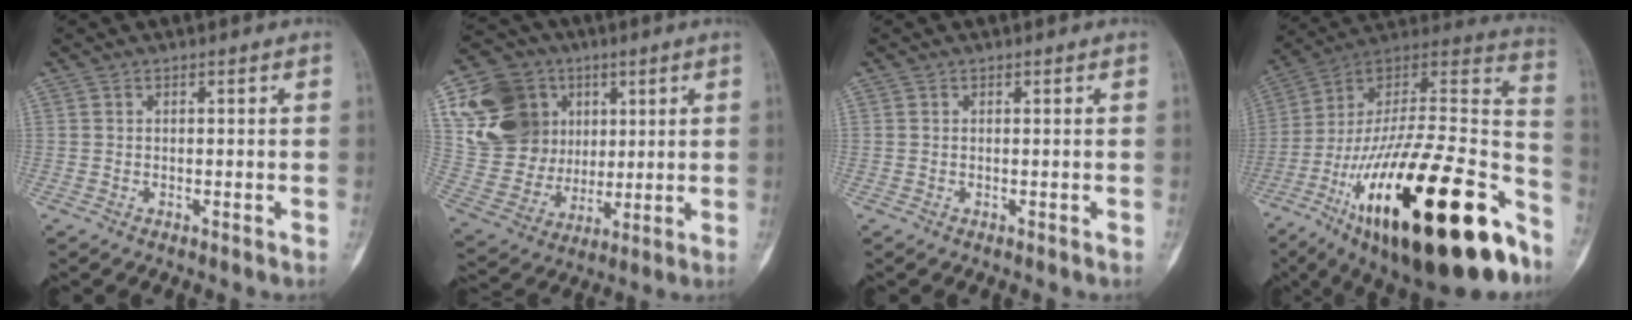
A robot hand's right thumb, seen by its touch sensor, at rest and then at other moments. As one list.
[{"total": 20.4, "force": [6.4, 17.0, 9.3], "torque": [-0.145, 0.012, 0.135]}, {"total": 0.0}, {"total": 39.7, "force": [-19.1, 13.8, 31.9], "torque": [-0.460, 0.059, -0.308]}]